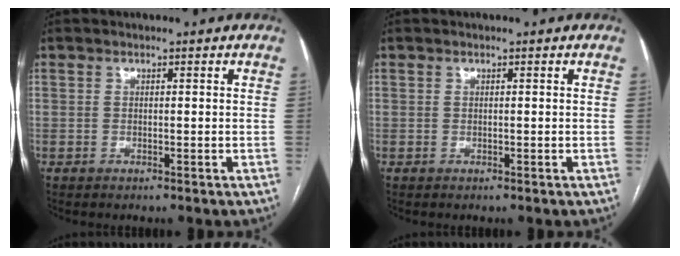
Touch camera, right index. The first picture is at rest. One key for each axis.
{"total": 0.0}